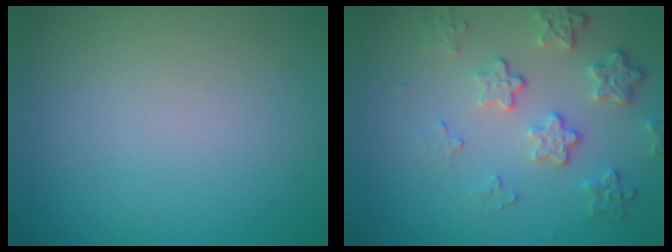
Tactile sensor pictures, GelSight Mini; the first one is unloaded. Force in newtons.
{"total": 4.2, "press": 3.1, "slide": 2.8}